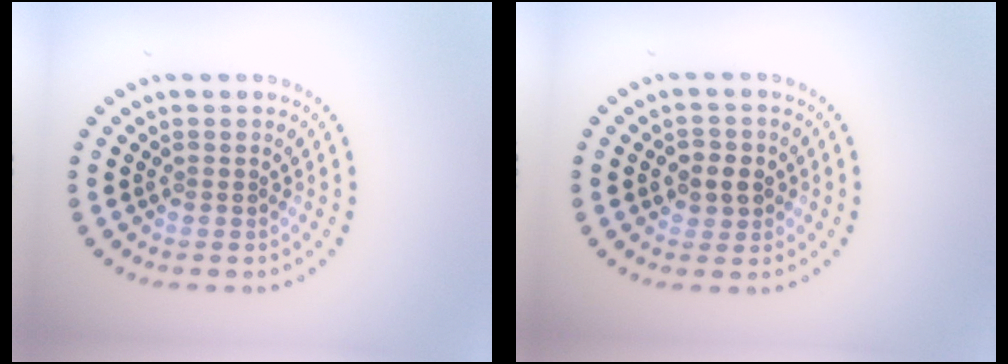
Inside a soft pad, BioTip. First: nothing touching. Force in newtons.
{"total": 2.4, "press": 2.3, "slide": 0.8}